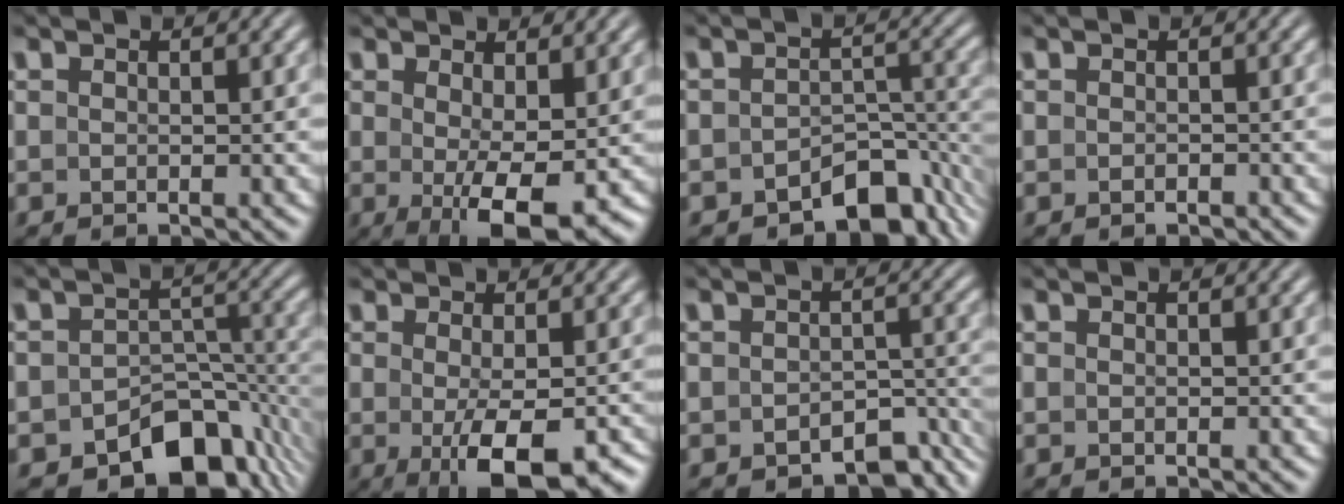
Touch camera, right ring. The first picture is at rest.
{"total": 5.2, "force": [-1.1, 1.1, 5.0], "torque": [-0.075, -0.024, -0.004]}
{"total": 8.7, "force": [-6.6, 4.0, 3.9], "torque": [-0.033, -0.013, -0.094]}
{"total": 0.7, "force": [-0.7, 0.1, 0.1], "torque": [-0.004, -0.006, -0.007]}
{"total": 12.5, "force": [-8.7, 7.1, 5.4], "torque": [-0.069, -0.028, -0.129]}
{"total": 5.8, "force": [-2.5, 1.2, 5.0], "torque": [-0.077, -0.021, -0.022]}
{"total": 5.1, "force": [-4.4, 1.9, 1.7], "torque": [-0.012, -0.013, -0.061]}
{"total": 0.0}